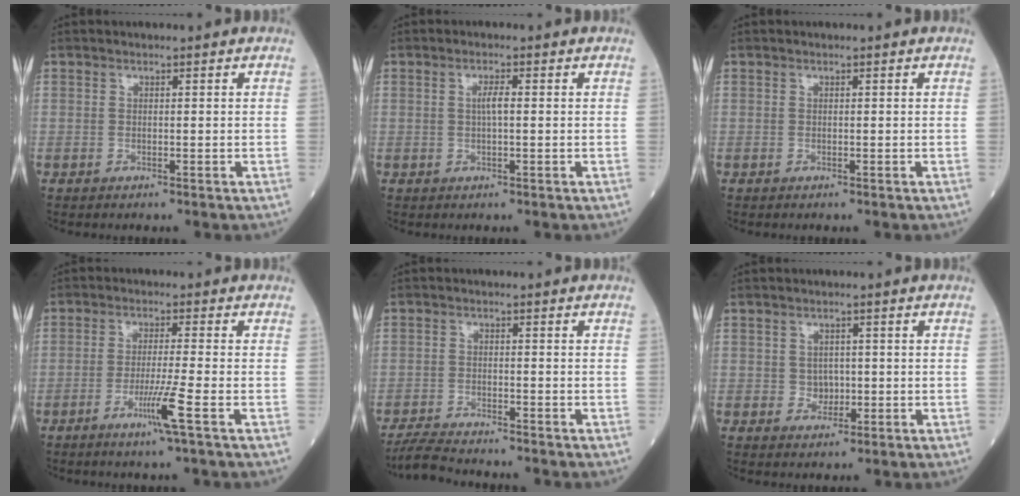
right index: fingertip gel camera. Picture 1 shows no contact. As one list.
[{"total": 1.9, "force": [0.2, 0.2, 1.8], "torque": [-0.037, 0.002, 0.002]}, {"total": 0.0}, {"total": 5.3, "force": [-2.5, -1.2, 4.5], "torque": [-0.088, -0.014, -0.050]}, {"total": 5.4, "force": [-5.2, 0.0, 1.6], "torque": [-0.029, -0.021, -0.092]}, {"total": 2.3, "force": [-0.1, 2.0, 1.1], "torque": [-0.011, 0.003, 0.001]}]